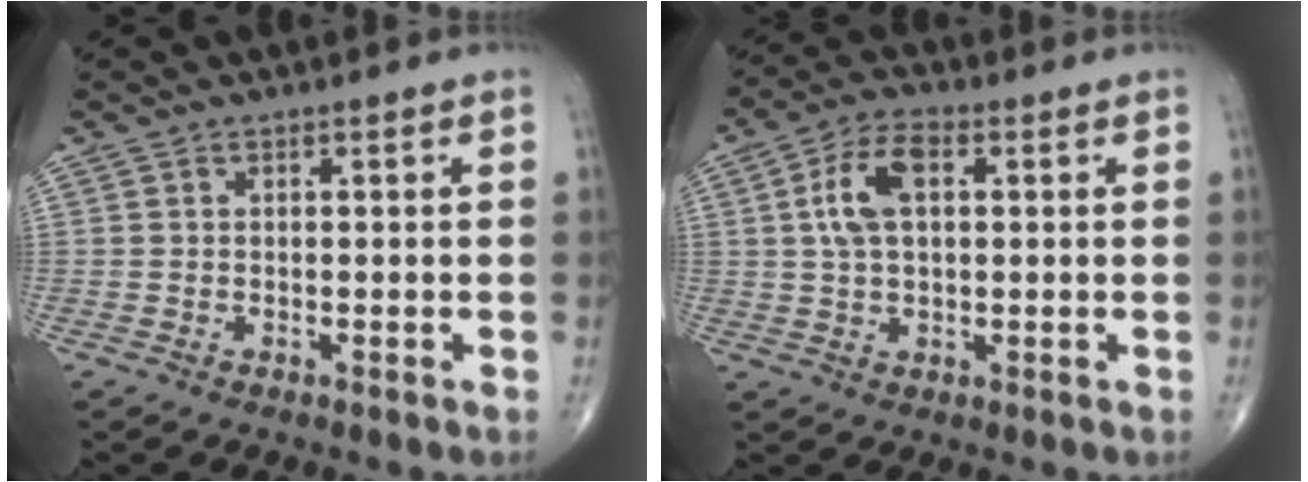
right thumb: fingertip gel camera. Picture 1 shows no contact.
{"total": 8.6, "force": [1.8, 4.7, 7.0], "torque": [-0.134, 0.014, 0.030]}